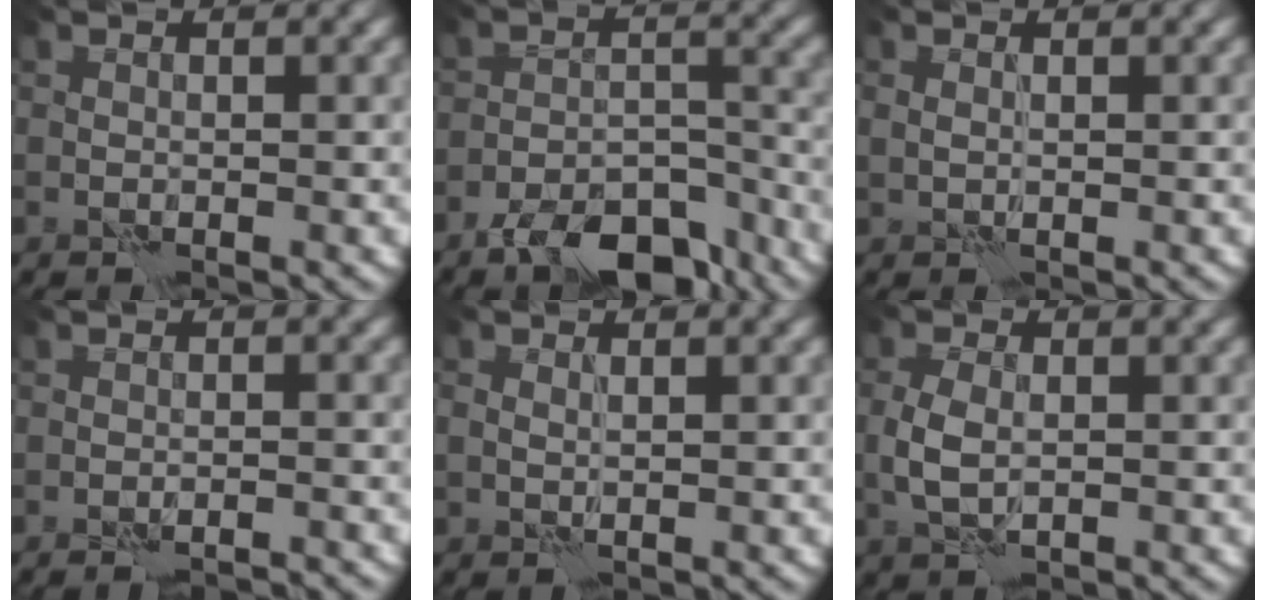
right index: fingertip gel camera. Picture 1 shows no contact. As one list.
[{"total": 7.8, "force": [-5.9, 3.1, 4.1], "torque": [-0.058, -0.002, -0.101]}, {"total": 0.7, "force": [0.4, 0.4, 0.4], "torque": [-0.009, -0.002, 0.010]}, {"total": 3.6, "force": [-3.5, 0.4, 0.7], "torque": [-0.008, 0.011, -0.041]}, {"total": 0.9, "force": [0.6, 0.4, 0.5], "torque": [-0.011, -0.003, 0.012]}, {"total": 2.6, "force": [0.0, 1.5, 2.1], "torque": [-0.054, -0.003, -0.002]}]